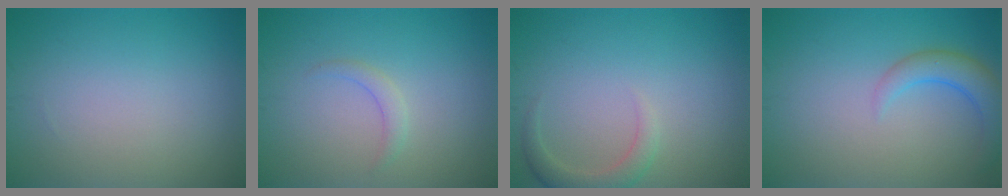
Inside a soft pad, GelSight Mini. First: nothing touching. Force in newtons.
{"total": 1.2, "press": 1.2, "slide": 0.1}
{"total": 2.2, "press": 2.2, "slide": 0.3}
{"total": 3.2, "press": 3.2, "slide": 0.3}